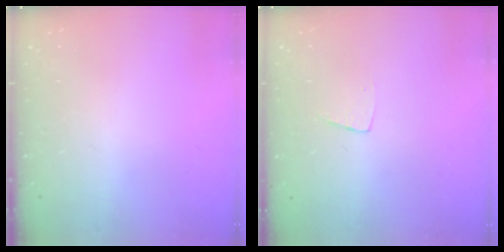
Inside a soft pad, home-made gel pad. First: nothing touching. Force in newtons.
{"total": 3.7, "press": 3.7, "slide": 0.2}